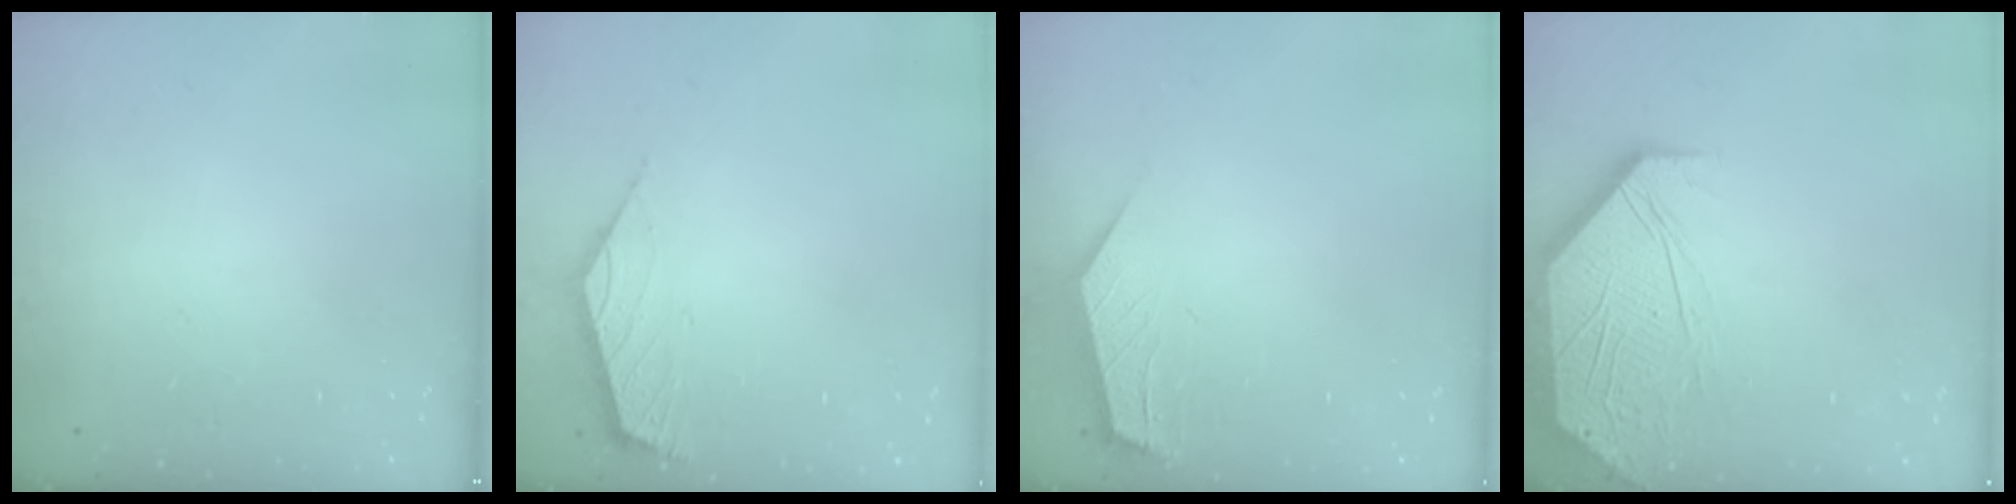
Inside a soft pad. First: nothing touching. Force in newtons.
{"total": 2.7, "press": 2.6, "slide": 0.6}
{"total": 2.5, "press": 2.4, "slide": 0.3}
{"total": 7.3, "press": 7.3, "slide": 0.6}